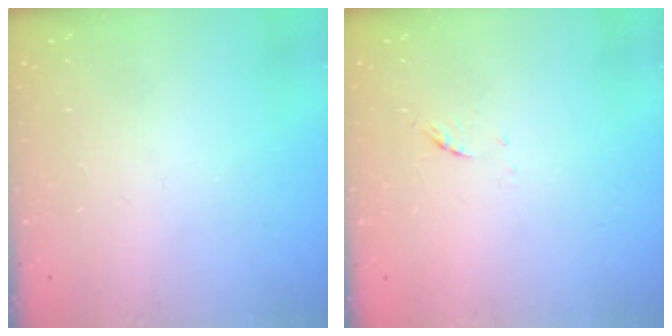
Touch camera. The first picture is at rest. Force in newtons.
{"total": 4.8, "press": 4.7, "slide": 1.0}